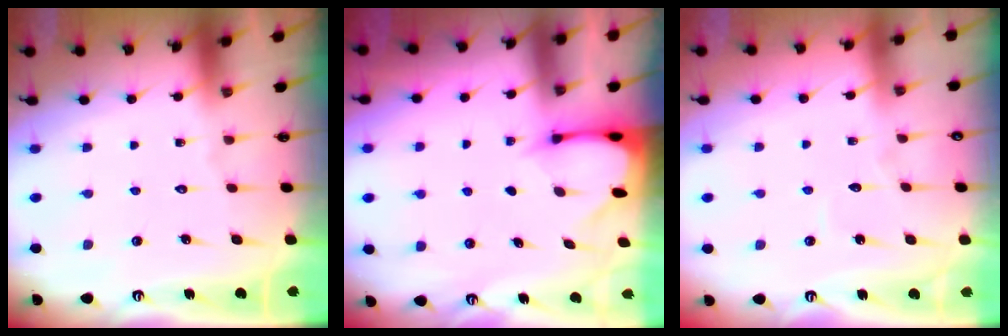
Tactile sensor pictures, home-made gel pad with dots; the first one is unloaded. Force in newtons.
{"total": 2.4, "press": 2.4, "slide": 0.3}
{"total": 2.8, "press": 2.8, "slide": 0.3}